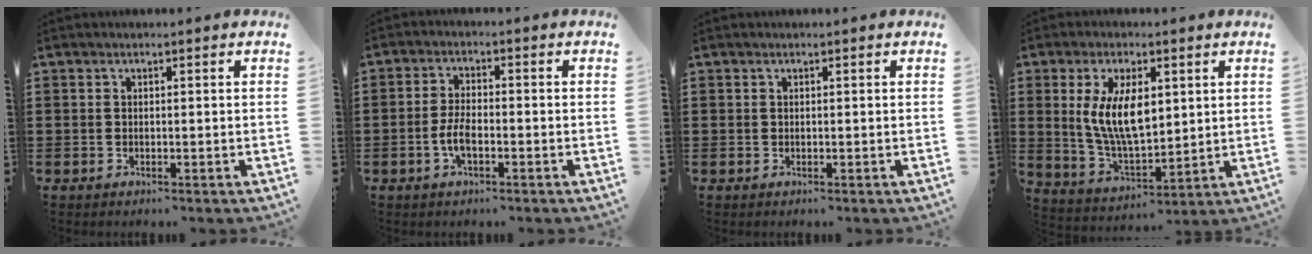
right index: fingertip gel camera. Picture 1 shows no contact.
{"total": 4.2, "force": [-1.5, 1.6, 3.5], "torque": [-0.083, 0.000, -0.034]}
{"total": 0.0}
{"total": 9.9, "force": [2.1, 4.6, 8.5], "torque": [-0.180, 0.008, 0.037]}